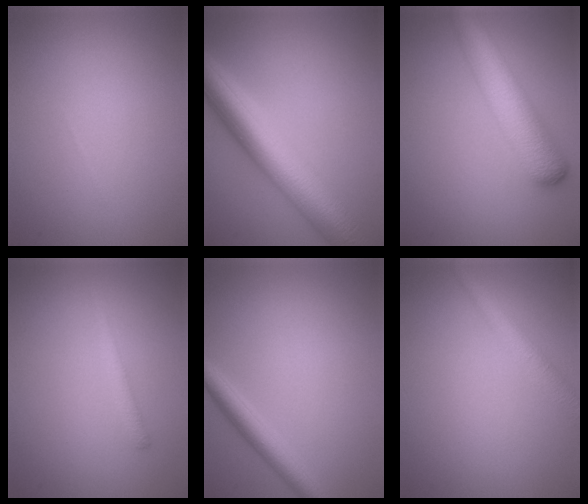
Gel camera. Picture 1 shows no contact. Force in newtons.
{"total": 9.3, "press": 9.3, "slide": 0.2}
{"total": 6.7, "press": 6.7, "slide": 0.2}
{"total": 1.2, "press": 1.2, "slide": 0.1}
{"total": 3.0, "press": 2.9, "slide": 0.2}
{"total": 2.8, "press": 2.8, "slide": 0.2}